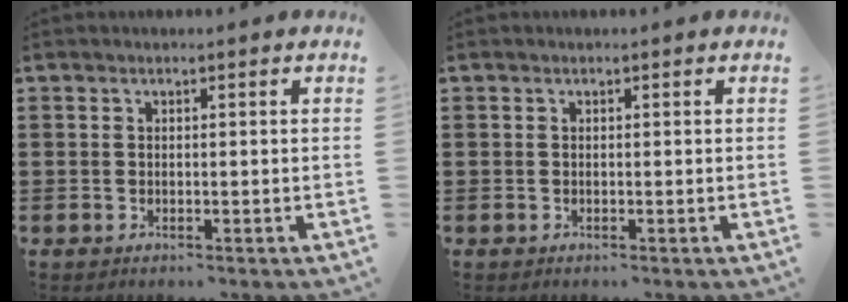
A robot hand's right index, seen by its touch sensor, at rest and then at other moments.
{"total": 0.0}